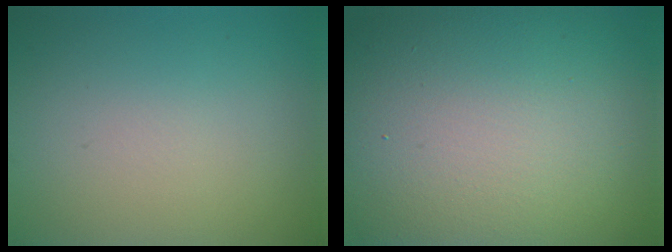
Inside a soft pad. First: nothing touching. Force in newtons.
{"total": 18.1, "press": 18.0, "slide": 1.0}